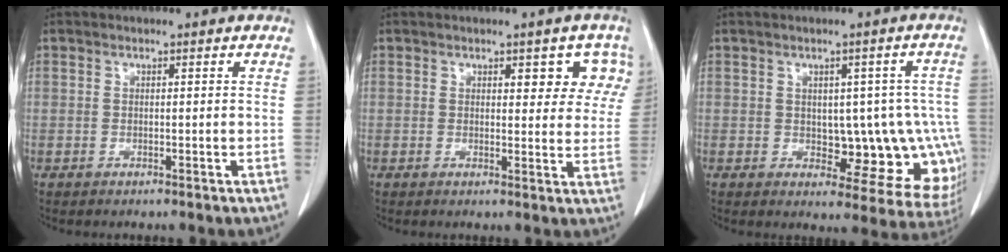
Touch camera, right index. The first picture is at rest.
{"total": 5.6, "force": [2.7, 2.7, 4.0], "torque": [-0.023, 0.006, 0.027]}
{"total": 11.8, "force": [-1.7, 6.5, 9.7], "torque": [-0.083, 0.019, -0.003]}